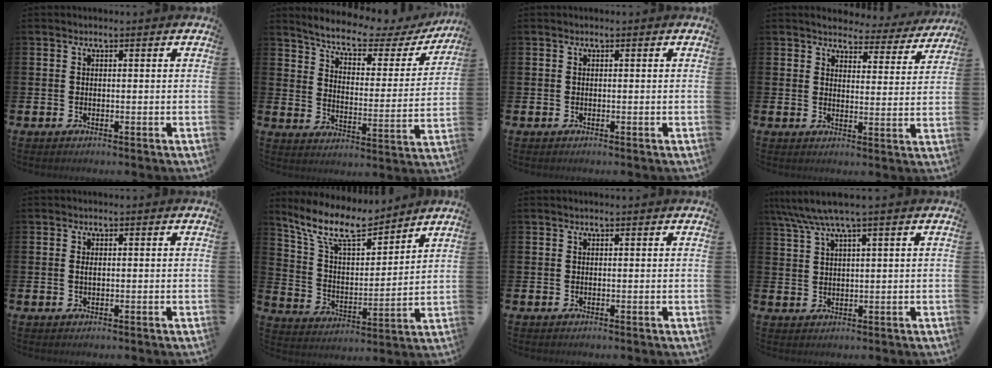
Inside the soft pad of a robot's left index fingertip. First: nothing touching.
{"total": 6.6, "force": [5.9, 1.6, 2.5], "torque": [-0.075, -0.044, 0.094]}
{"total": 0.0}
{"total": 3.9, "force": [3.8, 1.0, 0.2], "torque": [-0.012, -0.032, 0.062]}
{"total": 0.6, "force": [0.0, 0.2, 0.6], "torque": [-0.011, 0.000, 0.000]}
{"total": 10.4, "force": [9.1, 2.7, 4.2], "torque": [-0.116, -0.051, 0.164]}
{"total": 0.0}
{"total": 5.1, "force": [3.7, 0.0, 3.5], "torque": [-0.081, -0.004, 0.067]}